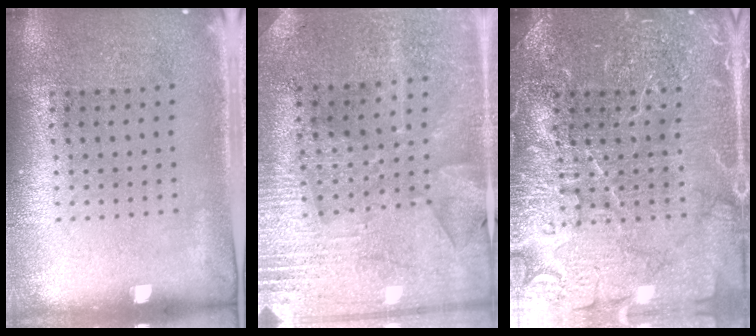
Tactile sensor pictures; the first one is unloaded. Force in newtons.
{"total": 2.8, "press": 2.7, "slide": 0.7}
{"total": 7.1, "press": 7.0, "slide": 1.0}